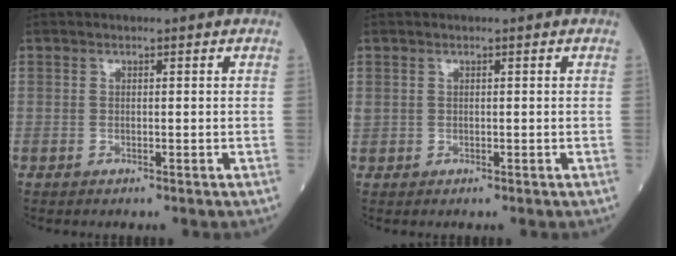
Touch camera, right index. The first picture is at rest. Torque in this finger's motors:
{"motor_torque": [0.46, -0.34, 0.29, 0.07]}